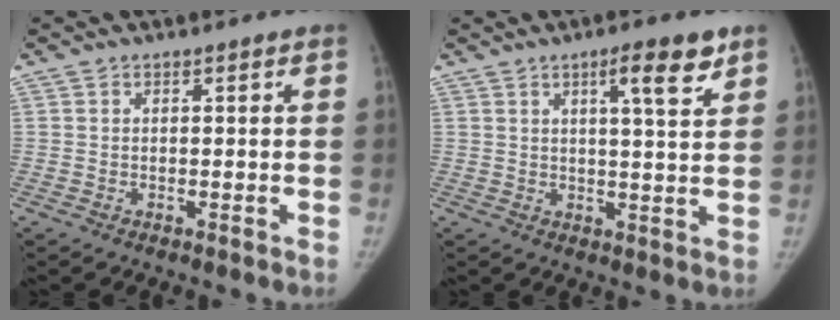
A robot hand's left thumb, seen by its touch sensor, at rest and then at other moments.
{"total": 7.2, "force": [4.1, 1.3, 5.8], "torque": [-0.079, -0.024, 0.060]}